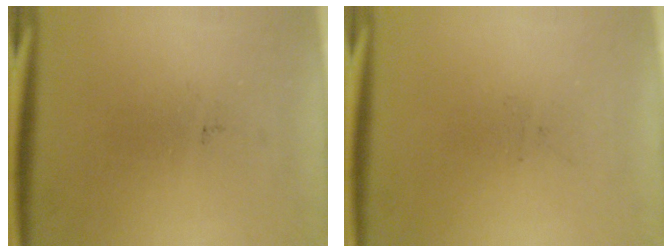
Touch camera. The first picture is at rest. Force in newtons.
{"total": 0.0}